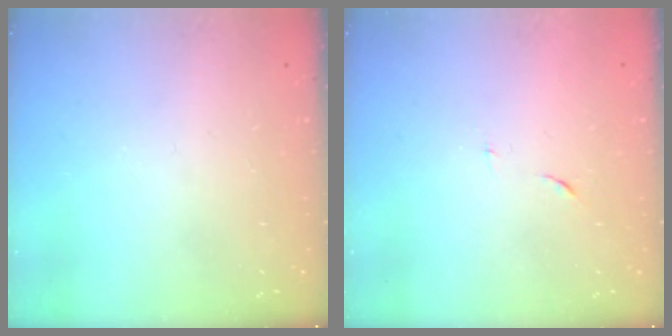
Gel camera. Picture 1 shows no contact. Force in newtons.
{"total": 4.5, "press": 4.3, "slide": 1.0}